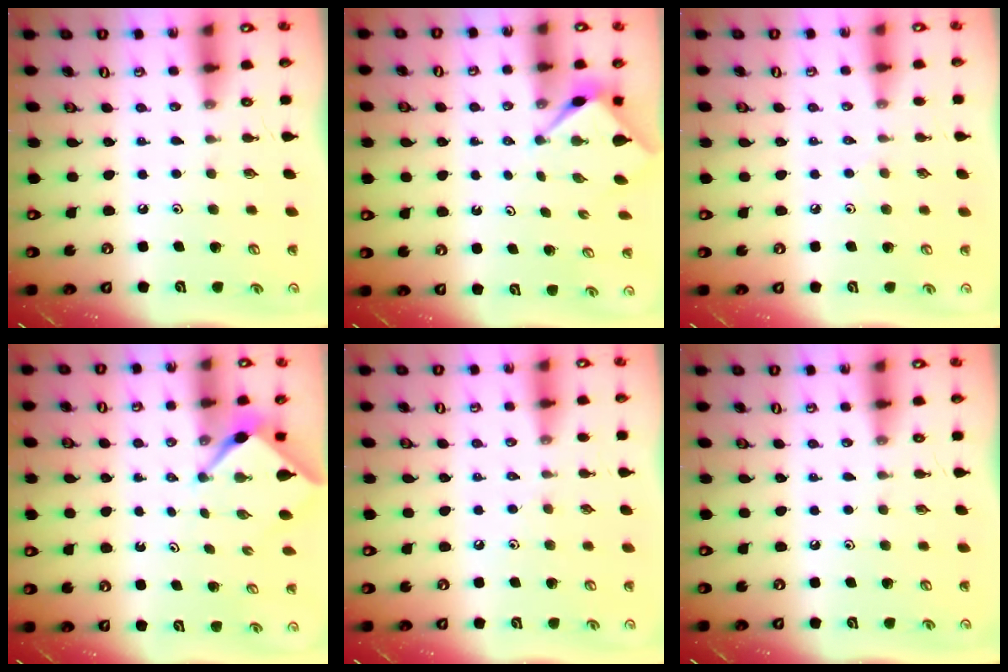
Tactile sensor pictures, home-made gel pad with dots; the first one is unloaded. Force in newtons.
{"total": 2.9, "press": 2.9, "slide": 0.2}
{"total": 2.6, "press": 2.5, "slide": 0.6}
{"total": 2.3, "press": 2.2, "slide": 0.3}
{"total": 2.4, "press": 2.4, "slide": 0.5}
{"total": 0.0}